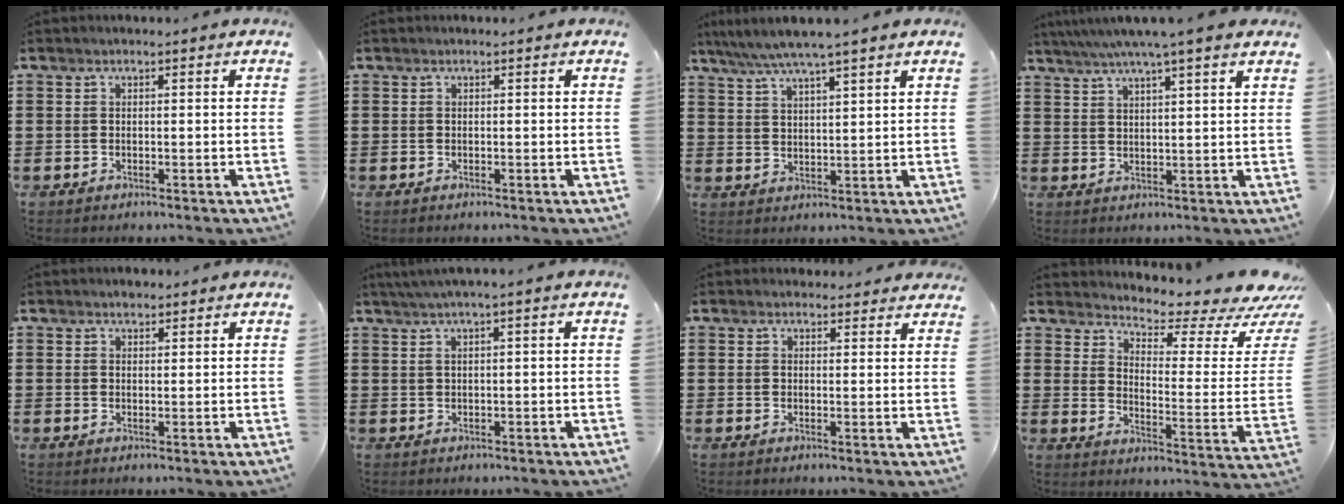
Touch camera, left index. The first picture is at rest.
{"total": 0.0}
{"total": 4.7, "force": [3.9, -0.4, 2.5], "torque": [-0.061, -0.015, 0.067]}
{"total": 5.1, "force": [4.0, -0.7, 3.1], "torque": [-0.071, -0.012, 0.068]}
{"total": 1.3, "force": [1.2, 0.5, 0.3], "torque": [0.002, -0.001, 0.021]}
{"total": 1.8, "force": [0.4, -0.1, 1.8], "torque": [-0.030, -0.001, 0.006]}
{"total": 2.0, "force": [1.9, 0.7, 0.1], "torque": [0.001, -0.001, 0.036]}
{"total": 4.6, "force": [4.1, 0.7, 2.1], "torque": [-0.051, -0.048, 0.062]}